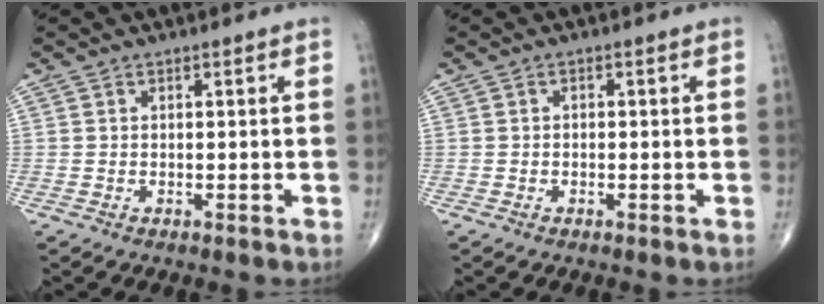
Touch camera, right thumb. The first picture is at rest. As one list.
[{"total": 0.7, "force": [-0.1, 0.5, 0.4], "torque": [-0.003, 0.004, -0.005]}]